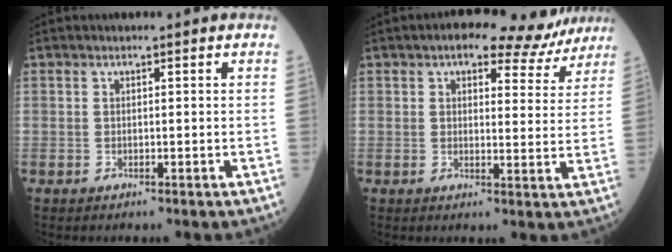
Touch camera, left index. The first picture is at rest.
{"total": 9.2, "force": [7.4, 4.0, 3.9], "torque": [-0.038, 0.010, 0.077]}